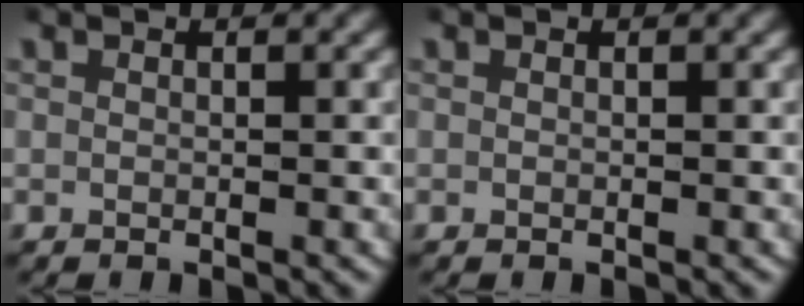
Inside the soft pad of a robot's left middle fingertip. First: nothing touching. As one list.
[{"total": 0.0}]